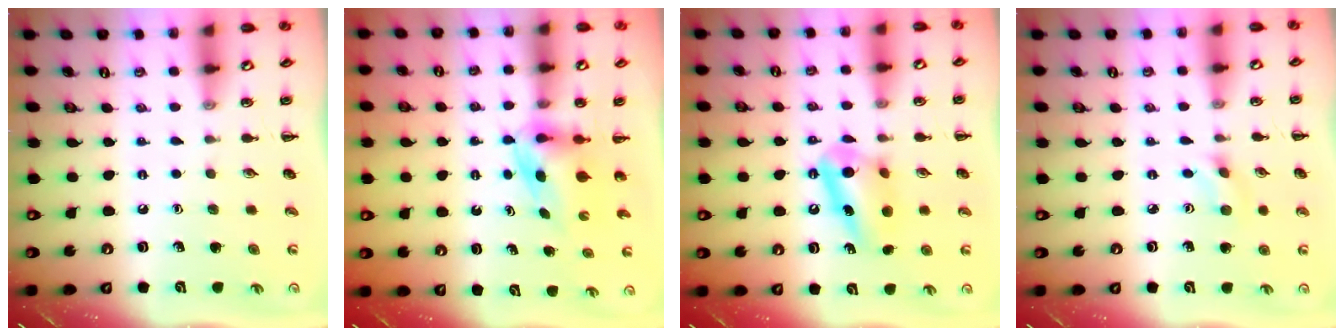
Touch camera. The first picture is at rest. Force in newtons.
{"total": 4.7, "press": 4.7, "slide": 0.2}
{"total": 10.7, "press": 10.6, "slide": 1.2}
{"total": 2.3, "press": 2.1, "slide": 0.9}